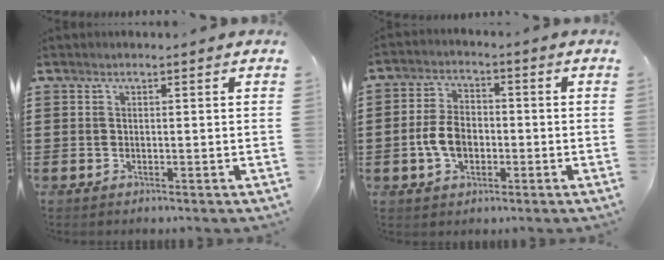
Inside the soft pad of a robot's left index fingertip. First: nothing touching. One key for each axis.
{"total": 6.1, "fx": -1.5, "fy": 4.0, "fz": 4.5, "tx": -0.107, "ty": 0.003, "tz": -0.034}